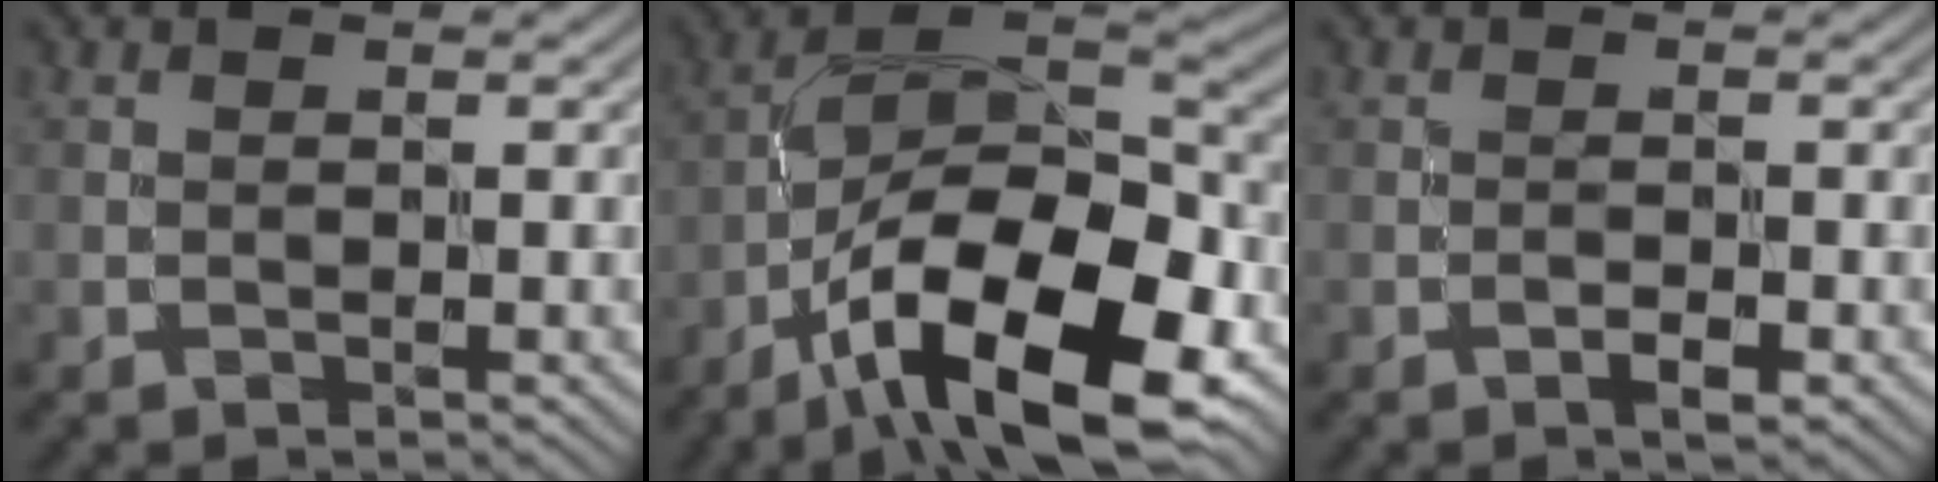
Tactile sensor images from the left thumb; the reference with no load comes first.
{"total": 17.2, "force": [-8.8, 7.0, 13.0], "torque": [-0.199, 0.001, -0.170]}
{"total": 1.4, "force": [-0.9, 0.4, 1.0], "torque": [-0.017, 0.004, -0.016]}